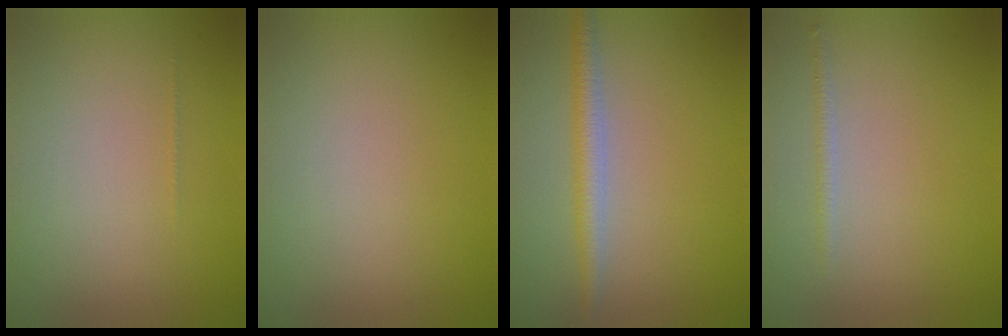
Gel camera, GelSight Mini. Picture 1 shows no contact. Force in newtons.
{"total": 0.0}
{"total": 2.4, "press": 2.4, "slide": 0.1}
{"total": 0.8, "press": 0.8, "slide": 0.0}